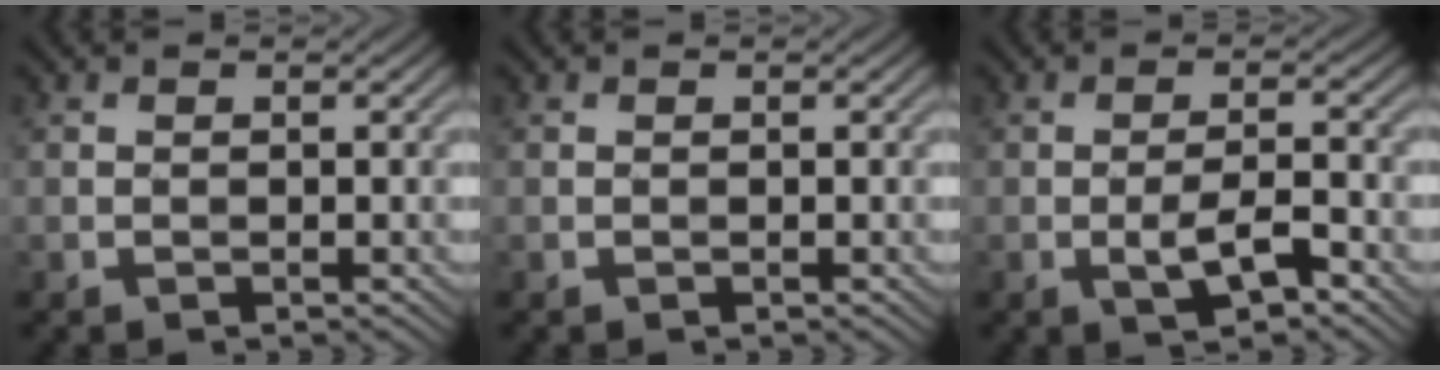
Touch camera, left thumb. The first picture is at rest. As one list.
[{"total": 0.0}, {"total": 4.8, "force": [-1.8, 1.4, 4.2], "torque": [-0.076, 0.003, -0.033]}]